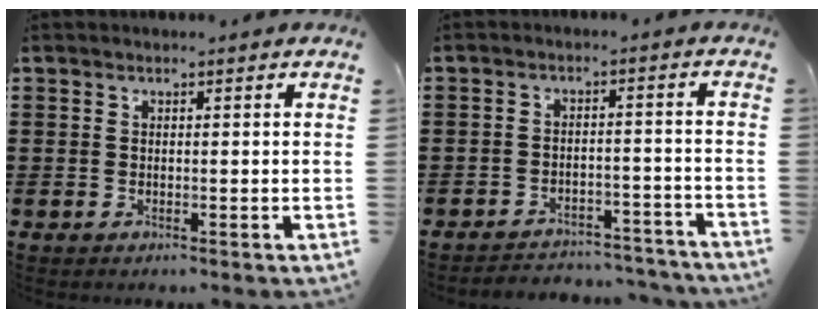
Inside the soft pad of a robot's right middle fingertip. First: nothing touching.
{"total": 4.2, "force": [-4.1, 0.5, 0.1], "torque": [-0.005, 0.002, -0.089]}